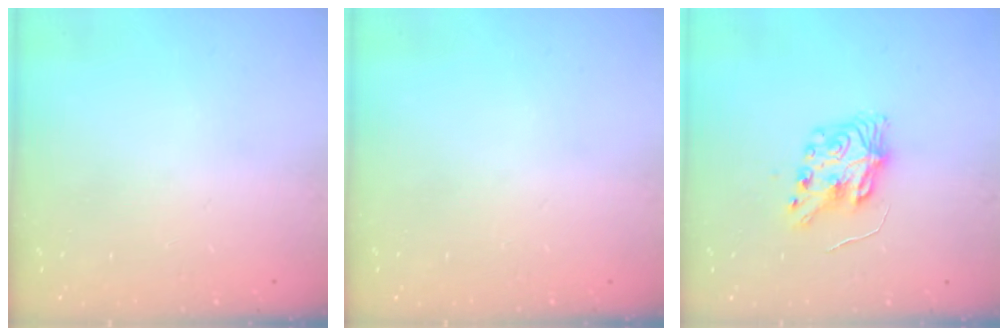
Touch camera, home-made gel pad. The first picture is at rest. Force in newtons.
{"total": 0.0}
{"total": 8.5, "press": 8.5, "slide": 0.3}